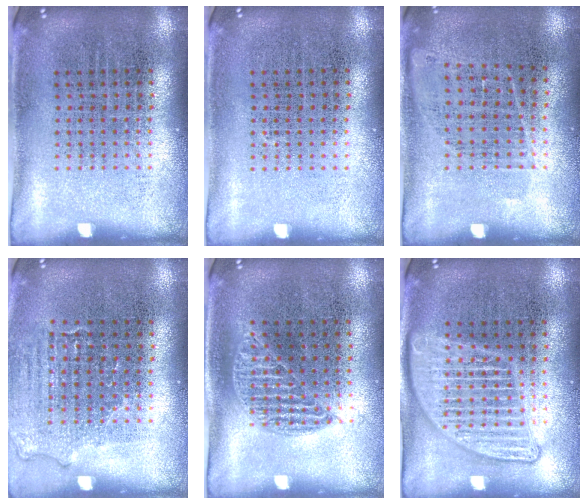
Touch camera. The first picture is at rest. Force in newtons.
{"total": 0.0}
{"total": 0.9, "press": 0.7, "slide": 0.5}
{"total": 1.2, "press": 1.1, "slide": 0.5}
{"total": 0.8, "press": 0.8, "slide": 0.4}
{"total": 2.1, "press": 2.1, "slide": 0.2}